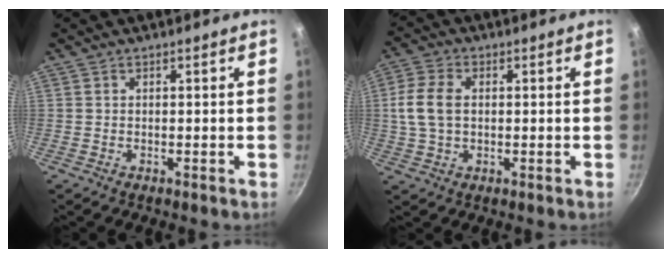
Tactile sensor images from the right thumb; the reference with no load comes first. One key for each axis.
{"total": 7.8, "fx": 0.7, "fy": 5.2, "fz": 5.8, "tx": -0.114, "ty": 0.012, "tz": 0.009}